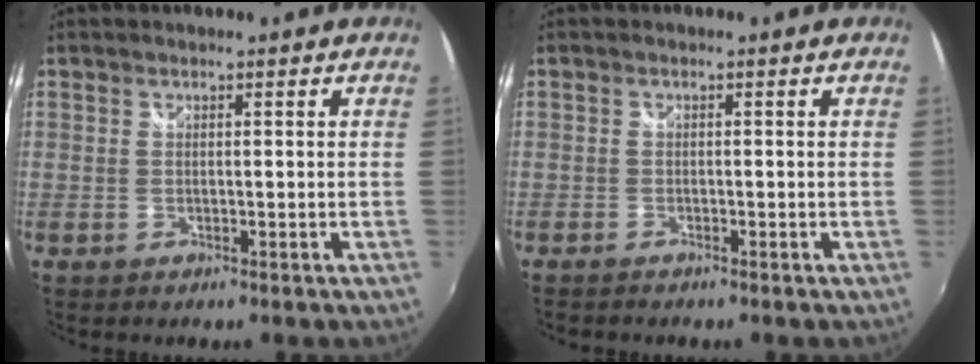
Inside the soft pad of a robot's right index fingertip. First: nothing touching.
{"total": 1.5, "force": [-1.4, 0.4, 0.4], "torque": [-0.013, -0.009, -0.026]}